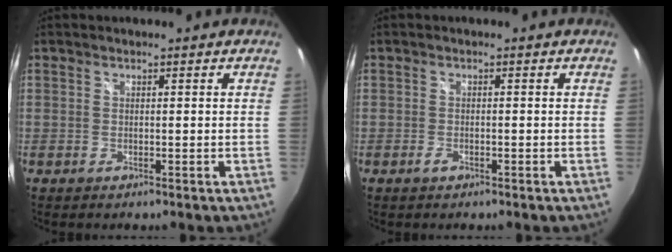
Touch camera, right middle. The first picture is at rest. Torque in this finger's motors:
{"motor_torque": [0.52, -0.36, 0.09, 0.03]}